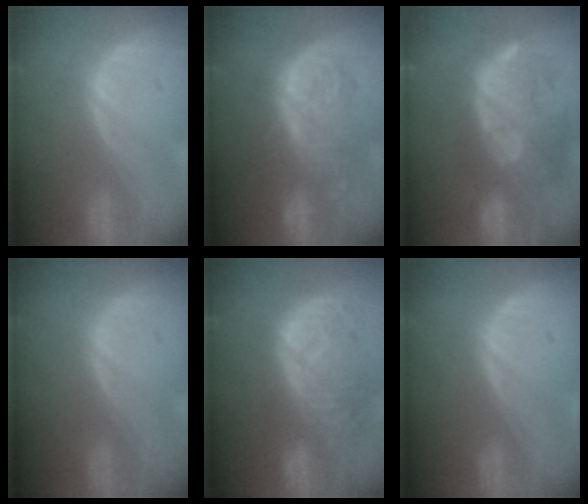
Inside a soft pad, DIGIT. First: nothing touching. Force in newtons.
{"total": 9.5, "press": 9.4, "slide": 0.8}
{"total": 12.2, "press": 11.0, "slide": 5.4}
{"total": 0.0}
{"total": 11.5, "press": 10.0, "slide": 5.7}
{"total": 0.0}